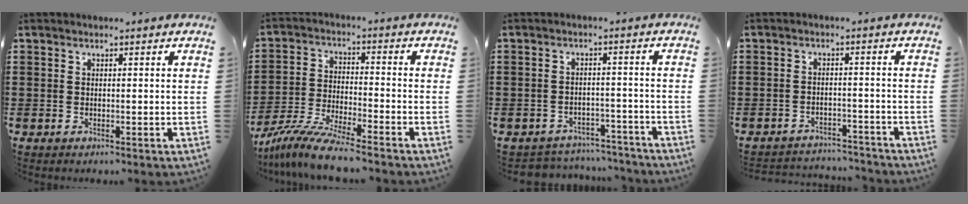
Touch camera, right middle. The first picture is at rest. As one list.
[{"total": 8.5, "force": [-7.6, 0.1, 3.8], "torque": [-0.078, -0.002, -0.147]}, {"total": 3.7, "force": [-3.6, 0.5, -0.1], "torque": [-0.005, 0.002, -0.078]}, {"total": 3.2, "force": [-3.2, 0.4, -0.3], "torque": [-0.002, 0.001, -0.070]}]